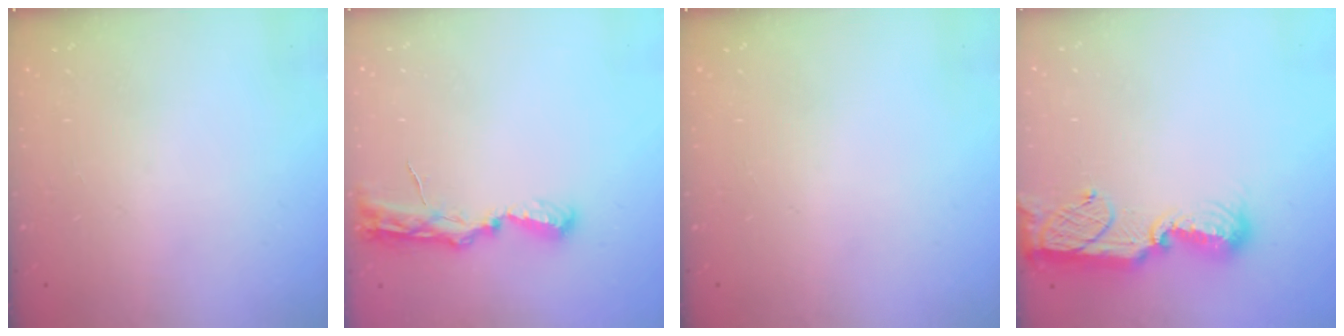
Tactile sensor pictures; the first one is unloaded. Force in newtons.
{"total": 7.6, "press": 7.6, "slide": 0.9}
{"total": 0.0}
{"total": 11.5, "press": 11.4, "slide": 1.2}